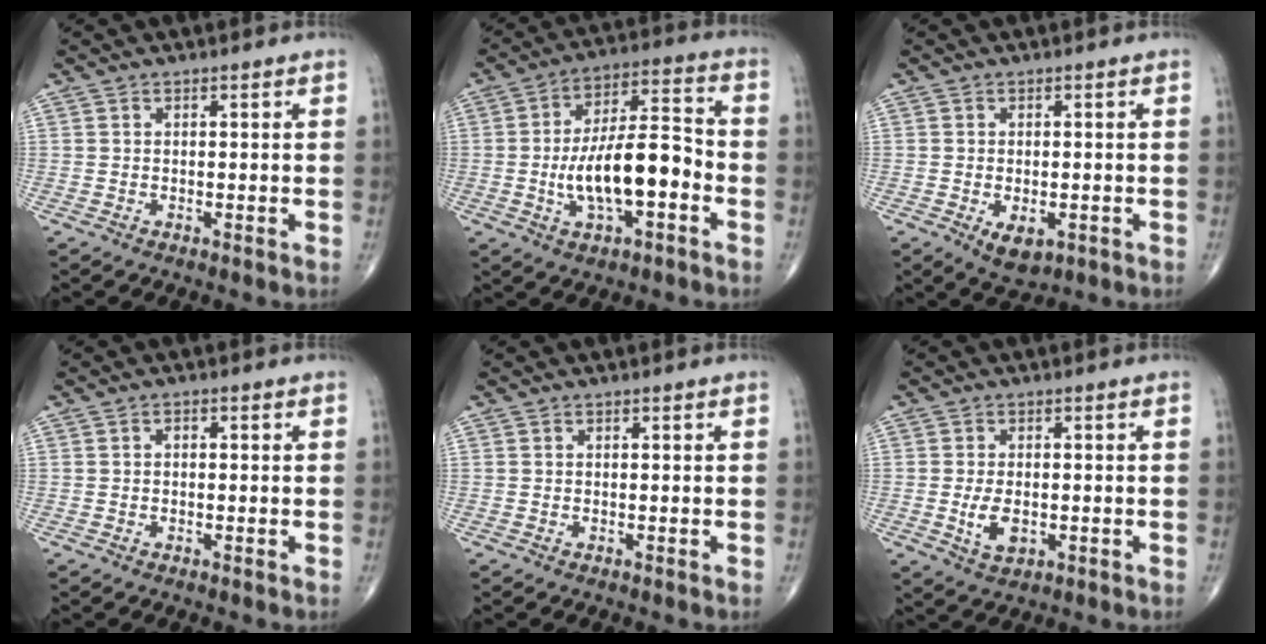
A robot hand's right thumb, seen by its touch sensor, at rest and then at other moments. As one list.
[{"total": 15.2, "force": [-3.4, 6.1, 13.4], "torque": [-0.221, 0.035, -0.060]}, {"total": 4.7, "force": [-1.6, 2.7, 3.5], "torque": [-0.050, -0.002, -0.014]}, {"total": 1.0, "force": [0.1, 0.6, 0.7], "torque": [-0.009, 0.004, -0.002]}, {"total": 0.0}, {"total": 4.9, "force": [-0.9, 2.8, 3.9], "torque": [-0.068, -0.006, -0.009]}]